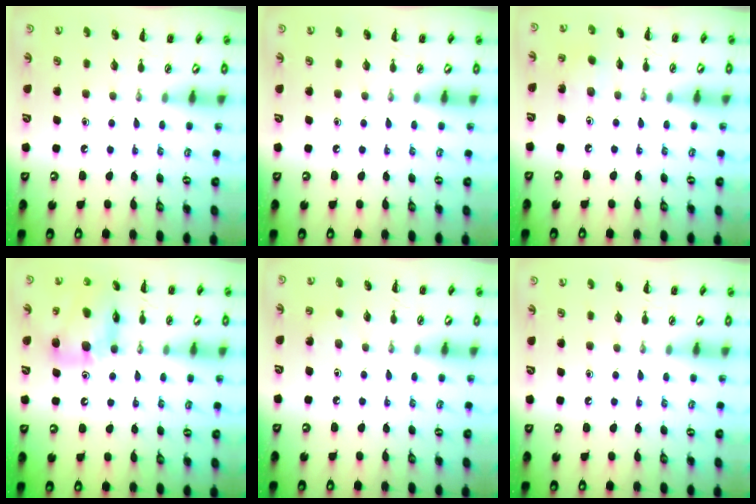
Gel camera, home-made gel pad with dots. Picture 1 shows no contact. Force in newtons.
{"total": 0.0}
{"total": 3.0, "press": 2.8, "slide": 0.9}
{"total": 12.3, "press": 11.8, "slide": 3.4}
{"total": 5.4, "press": 5.2, "slide": 1.4}
{"total": 0.0}